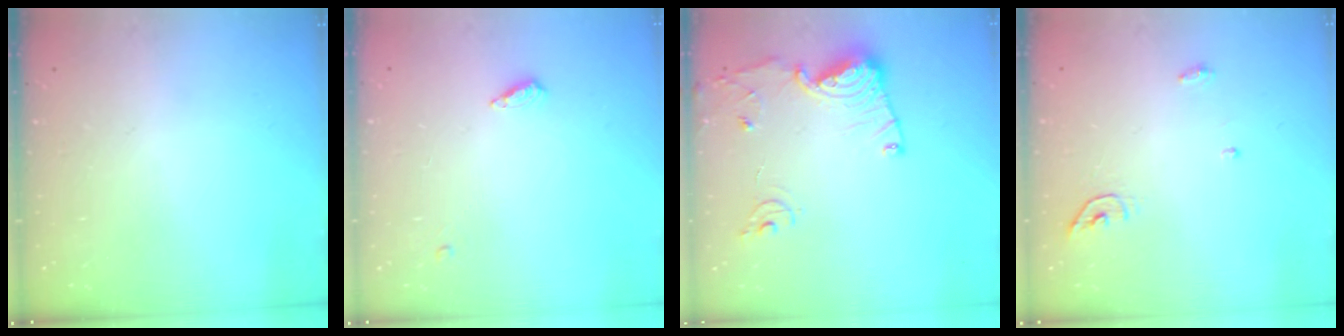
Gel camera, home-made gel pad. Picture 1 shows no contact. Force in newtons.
{"total": 4.2, "press": 4.2, "slide": 0.5}
{"total": 13.4, "press": 13.4, "slide": 1.5}
{"total": 4.5, "press": 4.5, "slide": 0.2}